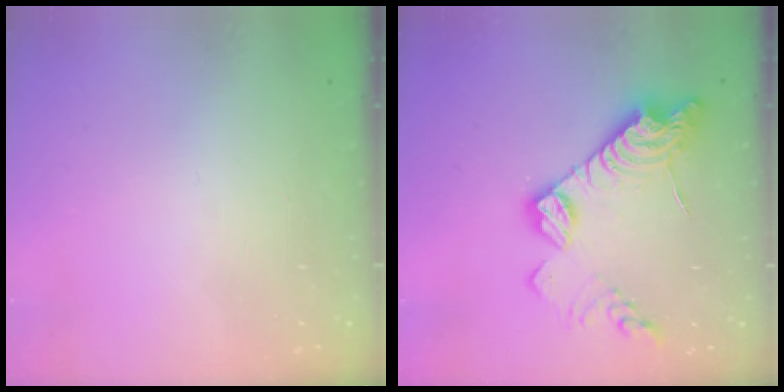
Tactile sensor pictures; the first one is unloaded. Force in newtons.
{"total": 17.2, "press": 17.1, "slide": 1.2}